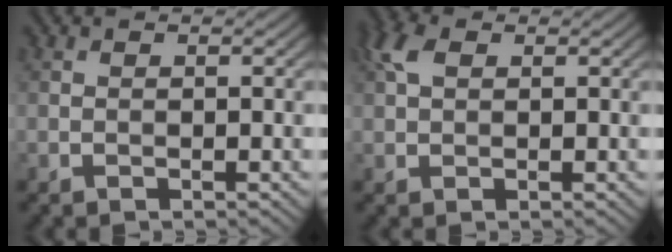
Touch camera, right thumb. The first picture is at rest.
{"total": 3.4, "force": [1.4, 2.1, 2.3], "torque": [-0.061, 0.012, 0.024]}